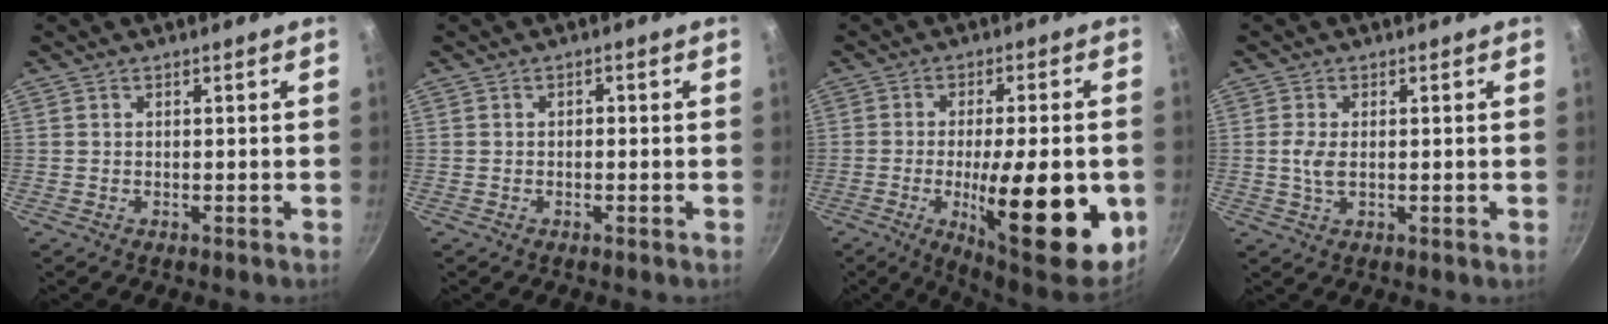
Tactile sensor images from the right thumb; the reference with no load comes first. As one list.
[{"total": 0.8, "force": [-0.2, 0.6, 0.5], "torque": [0.001, 0.005, -0.005]}, {"total": 23.0, "force": [-5.2, 7.0, 21.3], "torque": [-0.281, -0.022, -0.056]}, {"total": 3.1, "force": [0.0, 1.6, 2.7], "torque": [-0.063, -0.002, 0.000]}]